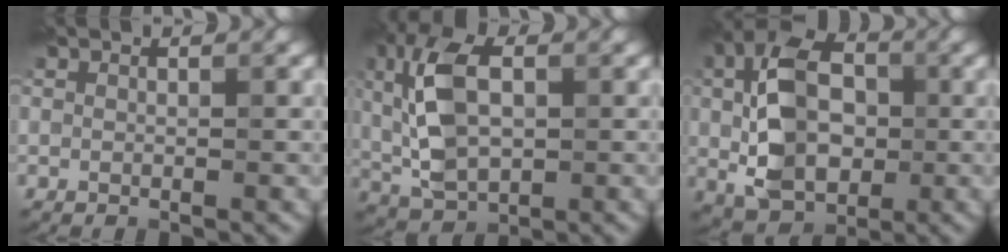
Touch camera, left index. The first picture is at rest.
{"total": 7.7, "force": [1.0, 4.4, 6.3], "torque": [-0.140, 0.011, 0.016]}
{"total": 9.2, "force": [0.1, 6.4, 6.7], "torque": [-0.136, 0.006, -0.008]}